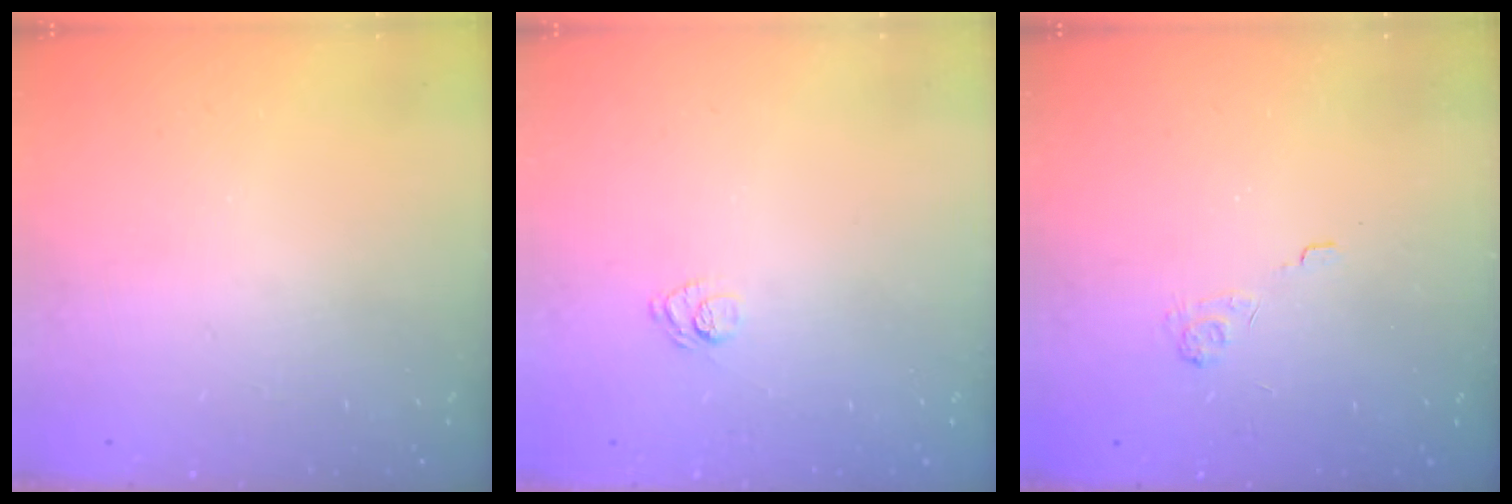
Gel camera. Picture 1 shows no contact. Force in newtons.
{"total": 6.6, "press": 6.5, "slide": 1.4}
{"total": 2.1, "press": 1.5, "slide": 1.4}